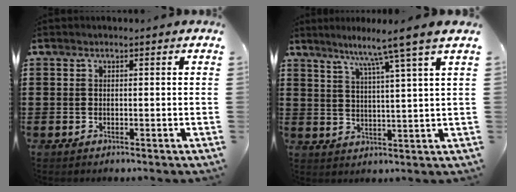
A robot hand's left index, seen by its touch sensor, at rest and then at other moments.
{"total": 6.6, "force": [5.0, -1.7, 4.0], "torque": [-0.089, -0.027, 0.075]}